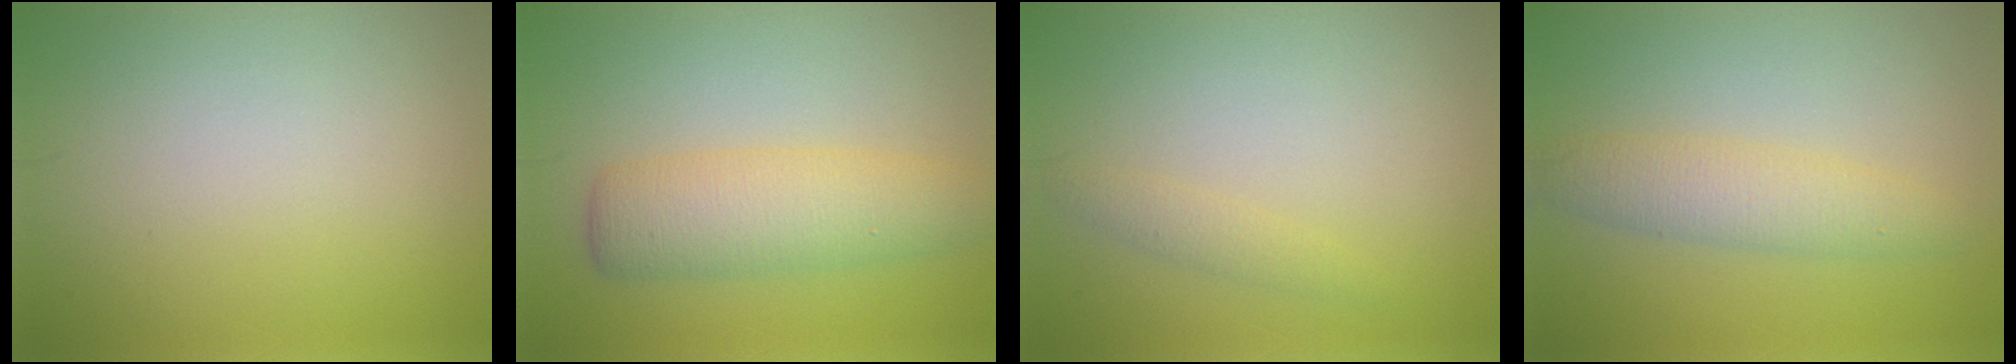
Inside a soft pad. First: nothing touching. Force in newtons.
{"total": 5.3, "press": 5.3, "slide": 0.1}
{"total": 1.3, "press": 1.3, "slide": 0.1}
{"total": 3.5, "press": 3.5, "slide": 0.1}